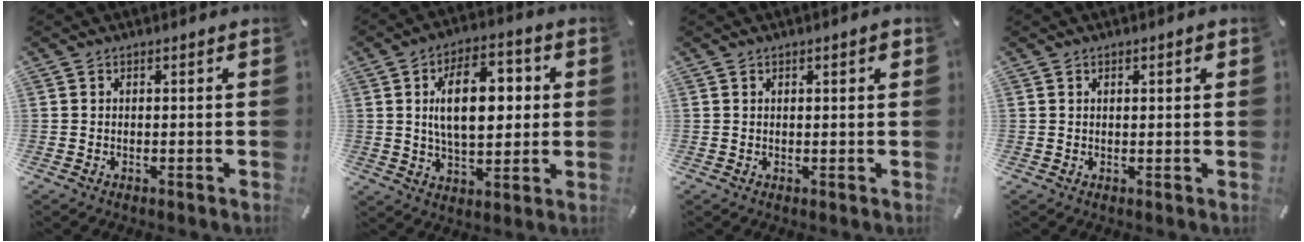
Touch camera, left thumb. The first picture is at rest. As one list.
[{"total": 15.4, "force": [2.8, 8.6, 12.5], "torque": [-0.216, 0.003, 0.041]}, {"total": 1.3, "force": [0.7, 0.3, 1.1], "torque": [-0.022, 0.001, 0.011]}, {"total": 1.2, "force": [0.5, 0.4, 0.9], "torque": [-0.018, 0.002, 0.008]}]